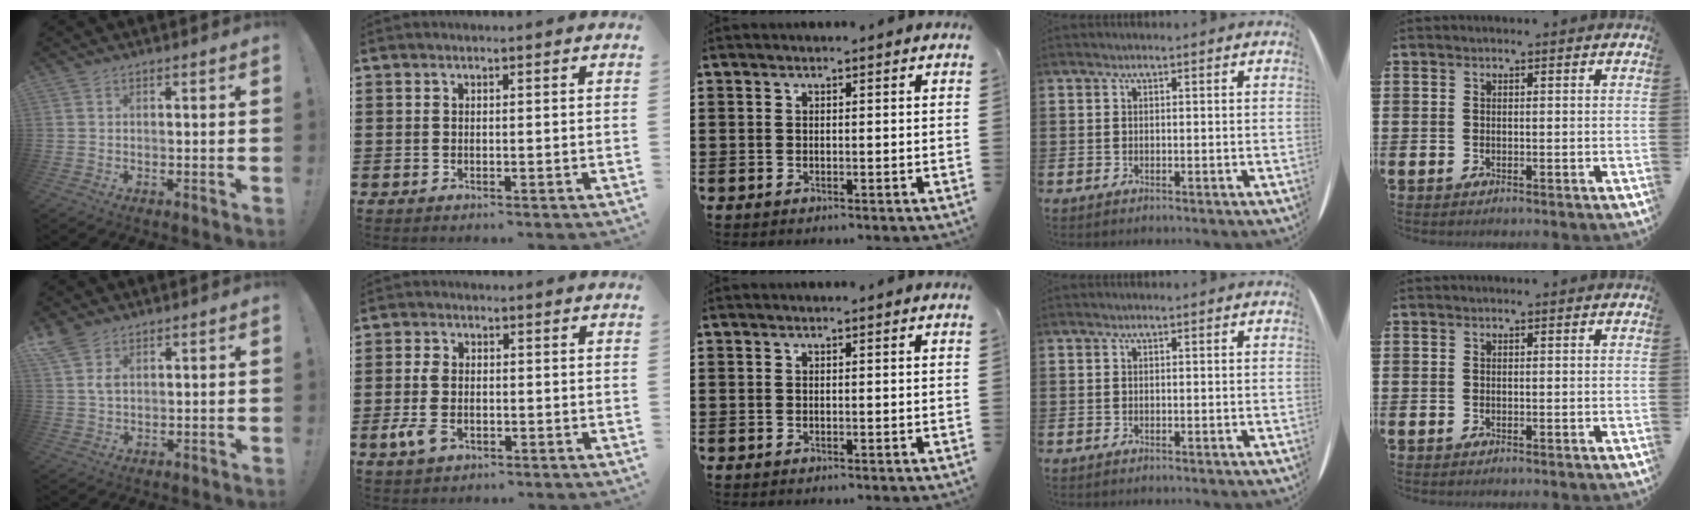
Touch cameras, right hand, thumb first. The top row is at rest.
{"thumb": {"total": 5.3, "force": [3.3, 2.6, 3.2], "torque": [-0.062, -0.010, 0.064]}, "index": {"total": 4.3, "force": [-1.4, 2.6, 3.2], "torque": [-0.094, -0.007, -0.034]}}